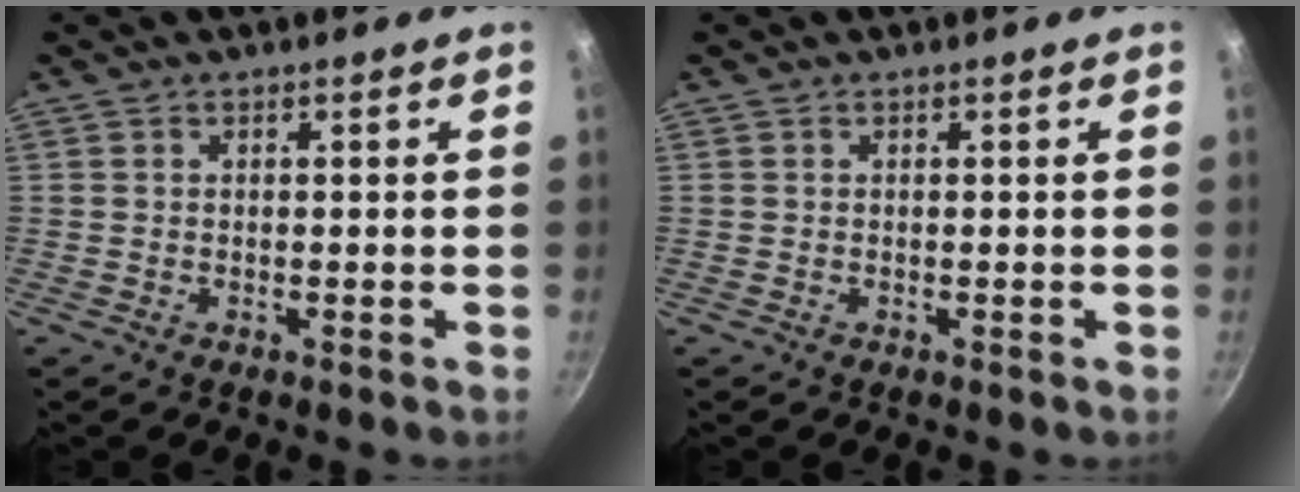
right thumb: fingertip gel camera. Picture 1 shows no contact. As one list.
[{"total": 0.0}]